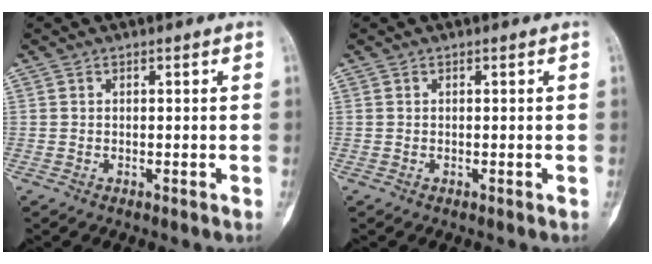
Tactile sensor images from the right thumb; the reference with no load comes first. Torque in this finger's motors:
{"motor_torque": [0.37, -0.33, 0.00, -0.01, 0.01]}